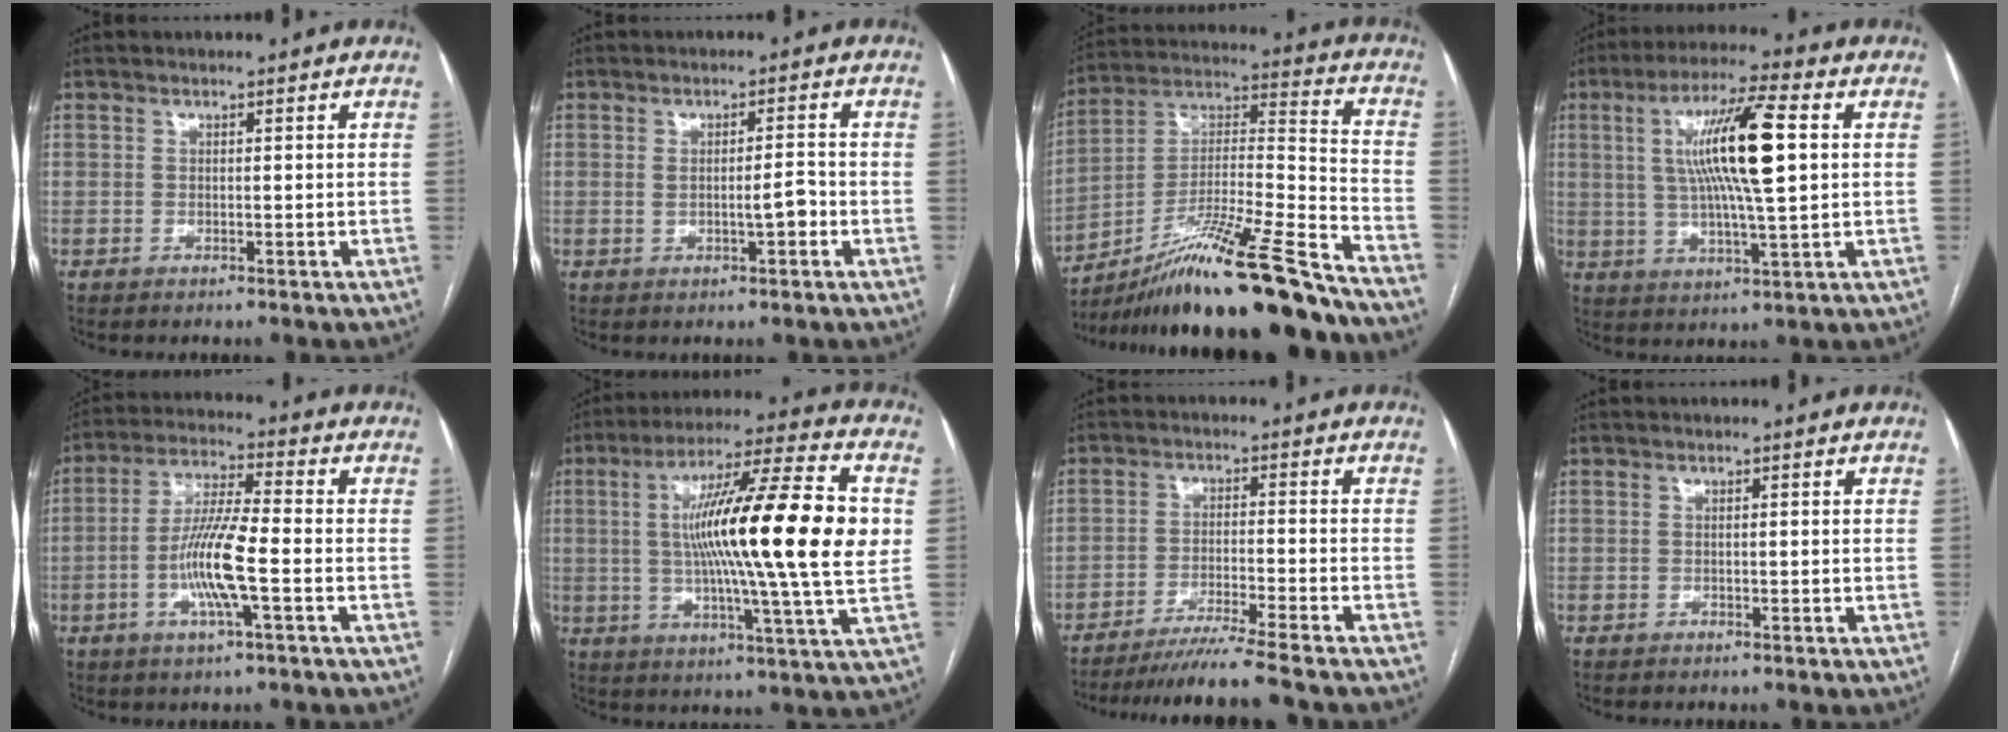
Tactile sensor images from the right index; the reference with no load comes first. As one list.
[{"total": 3.3, "force": [-0.7, 0.7, 3.2], "torque": [-0.052, 0.002, -0.007]}, {"total": 24.3, "force": [-19.3, 0.2, 14.7], "torque": [-0.232, -0.013, -0.335]}, {"total": 13.7, "force": [2.5, 1.1, 13.4], "torque": [-0.245, 0.011, 0.043]}, {"total": 10.3, "force": [-2.7, 0.8, 9.9], "torque": [-0.195, -0.002, -0.056]}, {"total": 22.5, "force": [2.0, 0.4, 22.4], "torque": [-0.363, 0.005, 0.015]}, {"total": 10.3, "force": [-9.1, -2.1, 4.5], "torque": [-0.047, -0.033, -0.145]}, {"total": 0.0}]